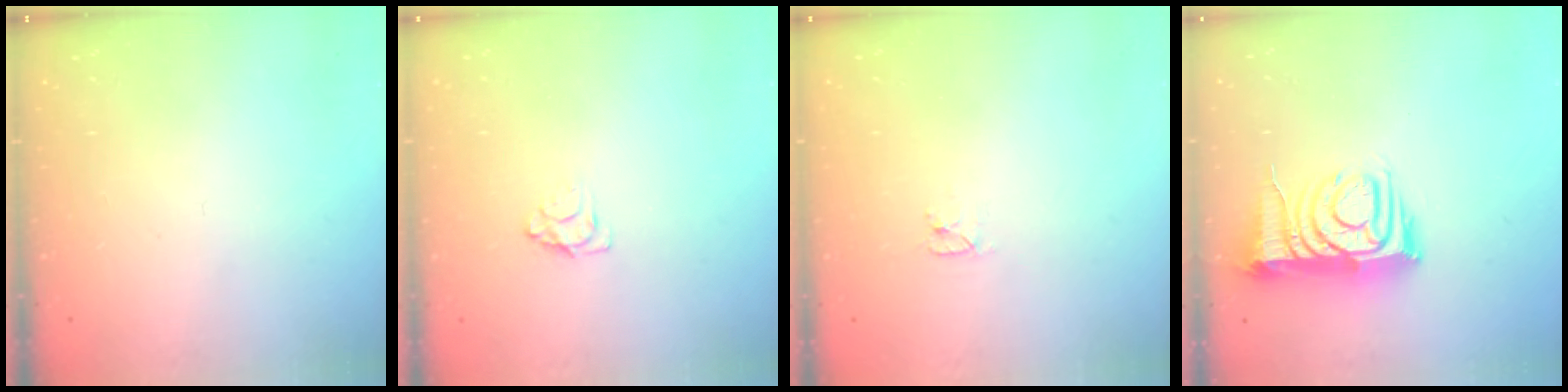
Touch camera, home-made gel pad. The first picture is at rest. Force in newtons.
{"total": 3.7, "press": 3.7, "slide": 0.4}
{"total": 2.6, "press": 2.6, "slide": 0.3}
{"total": 9.4, "press": 9.3, "slide": 1.2}